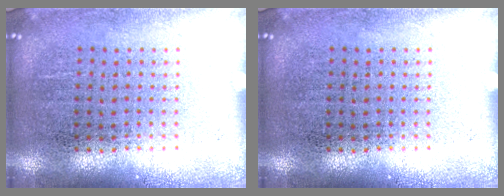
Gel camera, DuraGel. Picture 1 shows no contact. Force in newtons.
{"total": 0.0}